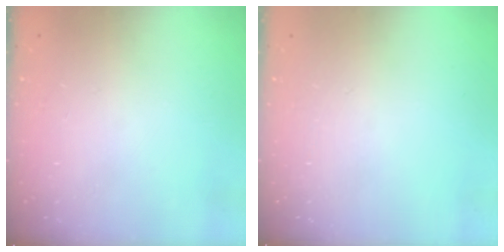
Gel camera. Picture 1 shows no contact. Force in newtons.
{"total": 0.0}